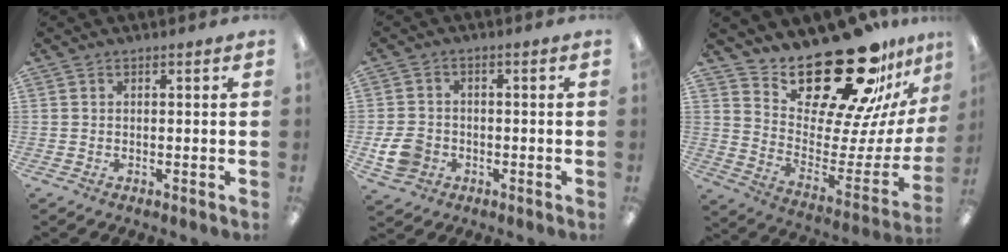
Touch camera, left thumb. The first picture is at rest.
{"total": 6.4, "force": [-2.0, 5.4, 3.0], "torque": [-0.060, 0.012, -0.034]}
{"total": 26.6, "force": [21.1, 9.3, 13.3], "torque": [-0.191, -0.161, 0.363]}